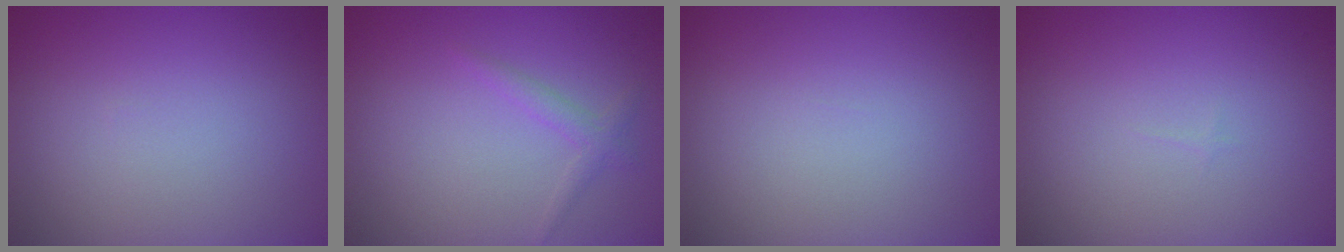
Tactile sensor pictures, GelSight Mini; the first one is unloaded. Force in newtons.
{"total": 1.2, "press": 1.2, "slide": 0.1}
{"total": 0.0}
{"total": 0.0}